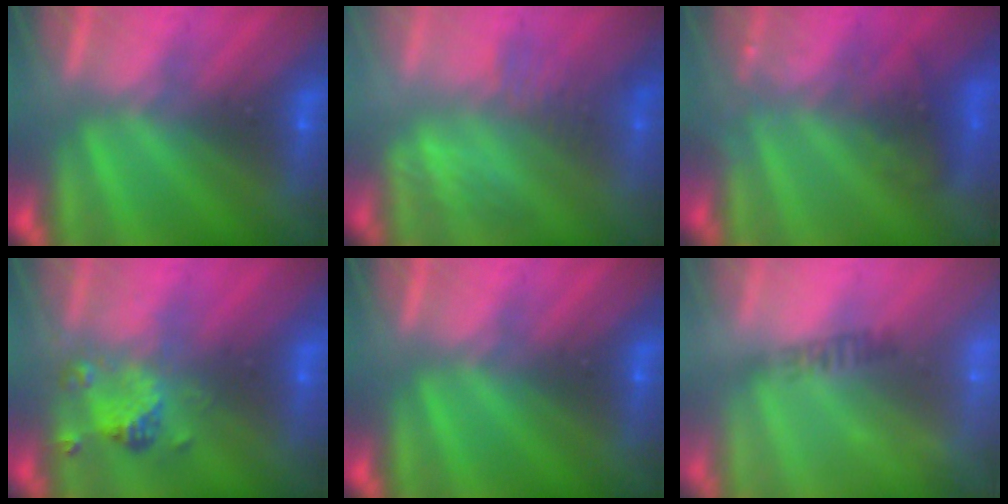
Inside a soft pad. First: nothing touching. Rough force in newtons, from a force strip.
{"total": 2.8}
{"total": 2.9}
{"total": 2.4}
{"total": 0.0}
{"total": 2.5}